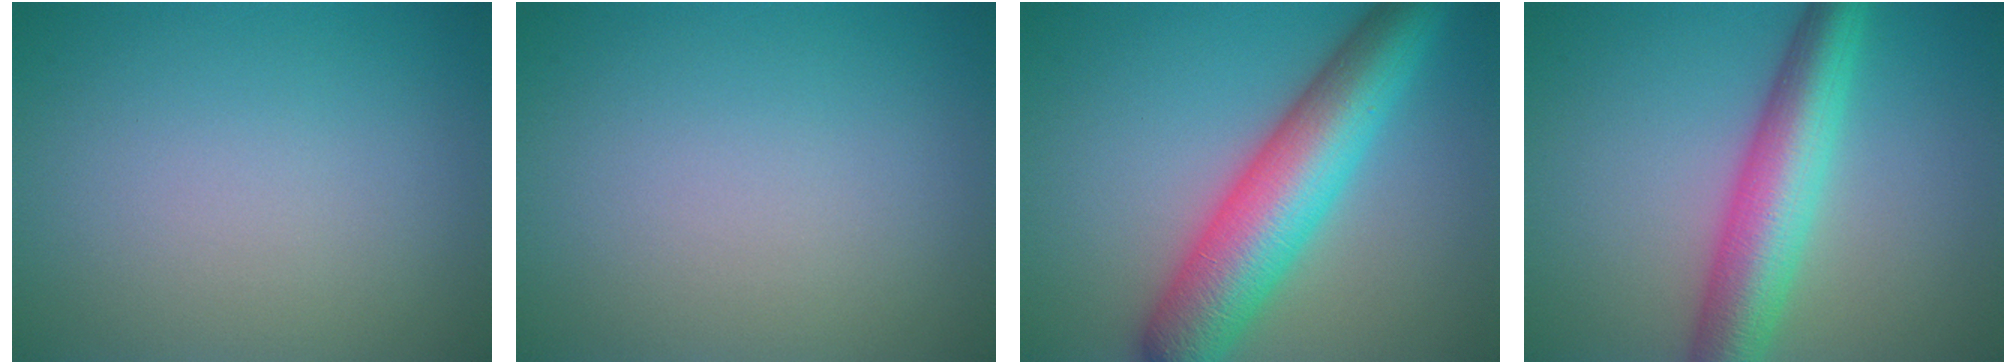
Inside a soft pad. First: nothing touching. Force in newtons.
{"total": 0.0}
{"total": 9.5, "press": 9.5, "slide": 0.2}
{"total": 7.0, "press": 7.0, "slide": 0.1}